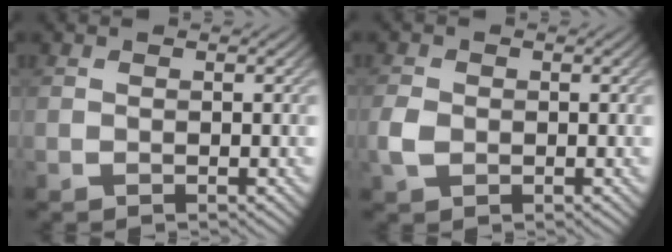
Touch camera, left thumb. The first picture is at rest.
{"total": 2.6, "force": [-0.5, 2.1, 1.6], "torque": [-0.043, -0.003, -0.013]}